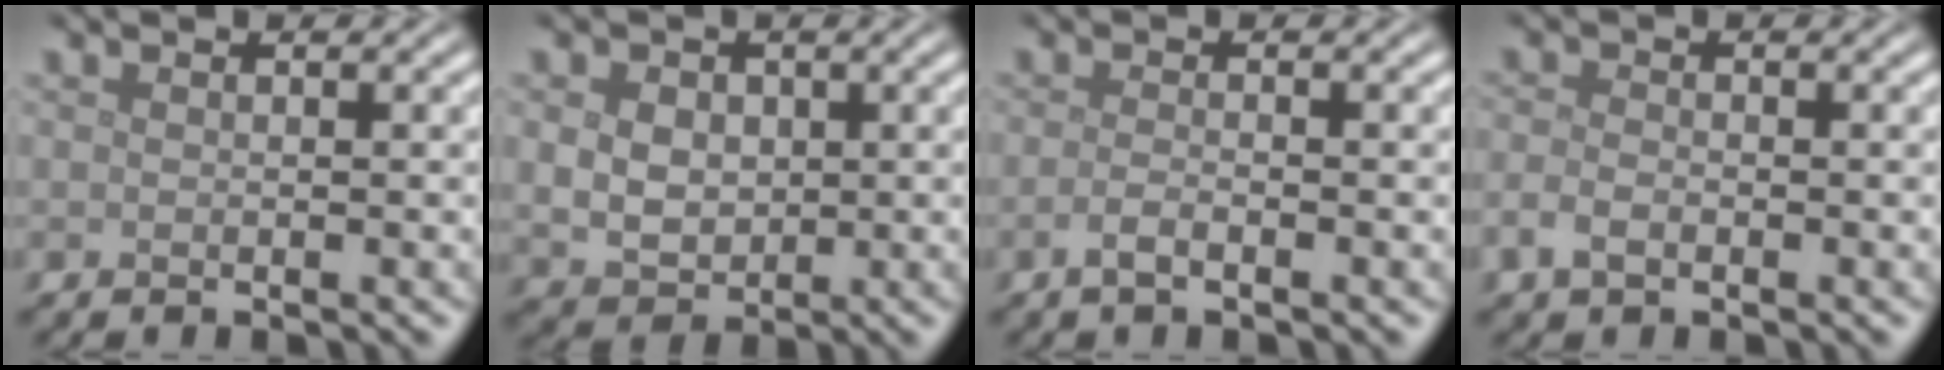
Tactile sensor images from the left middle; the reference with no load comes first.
{"total": 4.2, "force": [0.6, 3.4, 2.4], "torque": [-0.048, 0.007, 0.004]}
{"total": 1.5, "force": [-0.7, 0.5, 1.3], "torque": [-0.022, 0.001, -0.019]}
{"total": 1.8, "force": [-0.9, 1.1, 1.2], "torque": [-0.026, 0.000, -0.021]}